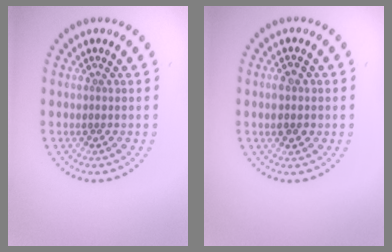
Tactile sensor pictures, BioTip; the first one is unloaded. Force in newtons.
{"total": 2.7, "press": 2.7, "slide": 0.1}